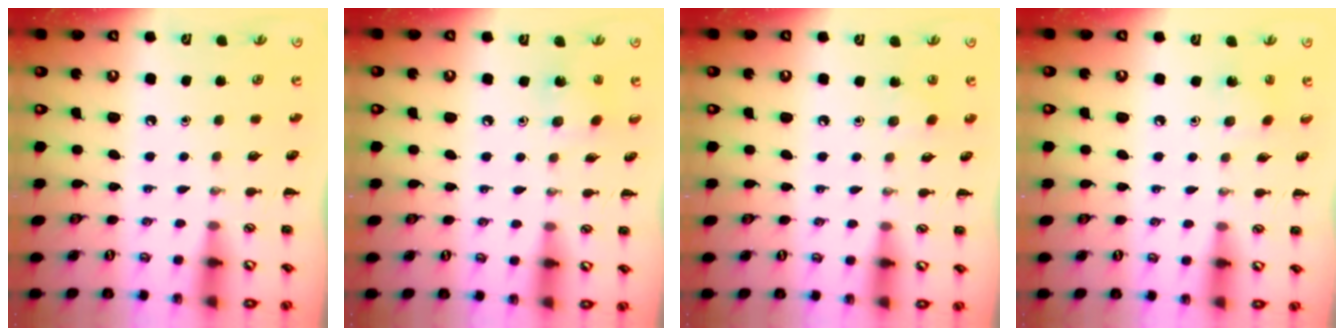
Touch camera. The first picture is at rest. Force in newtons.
{"total": 1.7, "press": 1.6, "slide": 0.7}
{"total": 3.0, "press": 2.8, "slide": 1.0}
{"total": 1.5, "press": 1.4, "slide": 0.5}